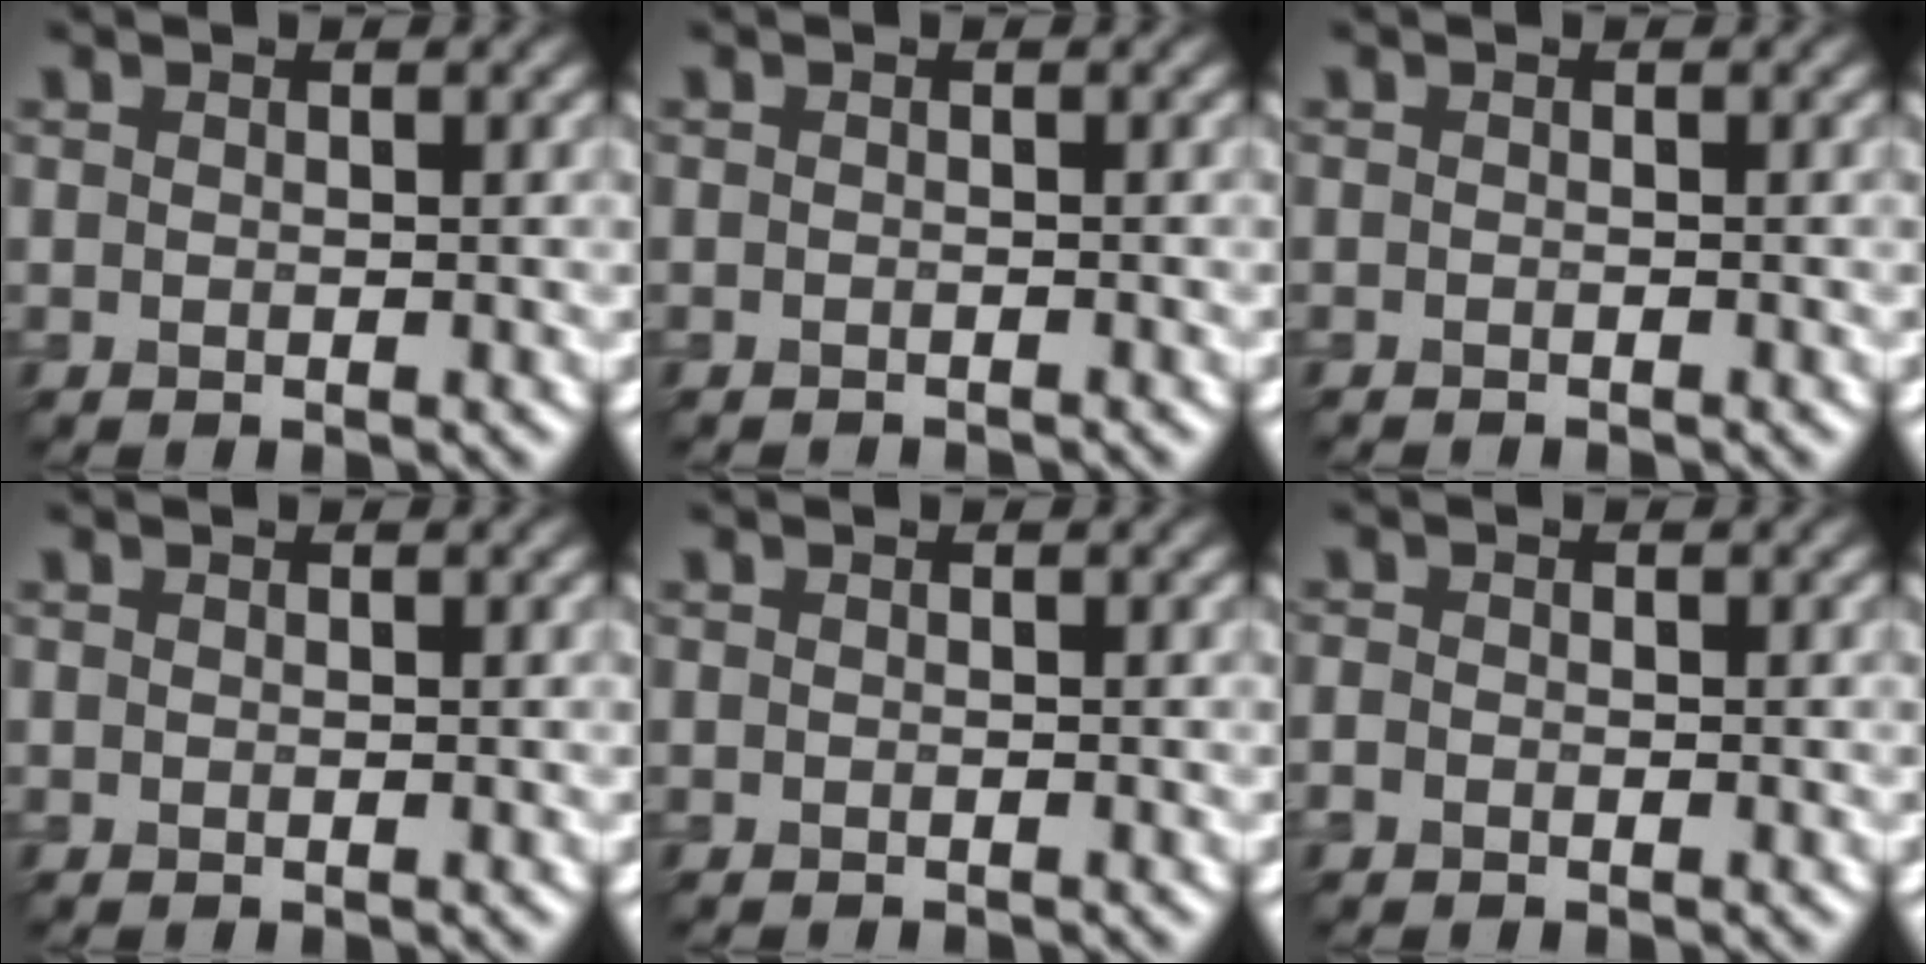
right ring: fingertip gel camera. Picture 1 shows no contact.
{"total": 1.3, "force": [-1.3, 0.1, 0.2], "torque": [0.003, -0.006, -0.019]}
{"total": 0.9, "force": [-0.9, 0.0, 0.1], "torque": [0.000, -0.006, -0.014]}
{"total": 0.0}
{"total": 0.6, "force": [-0.6, 0.0, 0.1], "torque": [0.002, -0.004, -0.010]}
{"total": 1.0, "force": [-0.6, 0.6, 0.4], "torque": [-0.007, -0.001, -0.013]}